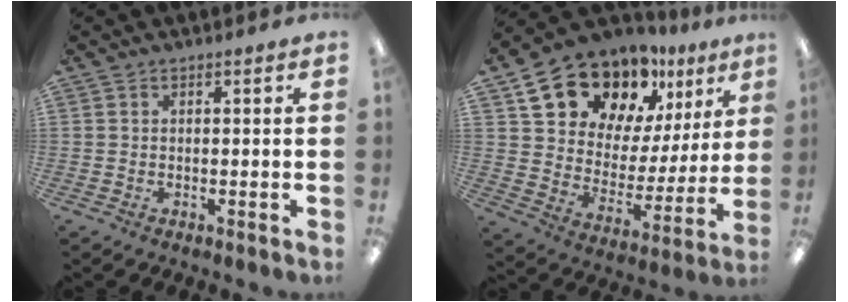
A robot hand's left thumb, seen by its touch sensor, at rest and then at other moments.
{"total": 18.4, "force": [14.3, 9.6, 6.4], "torque": [-0.129, -0.095, 0.262]}